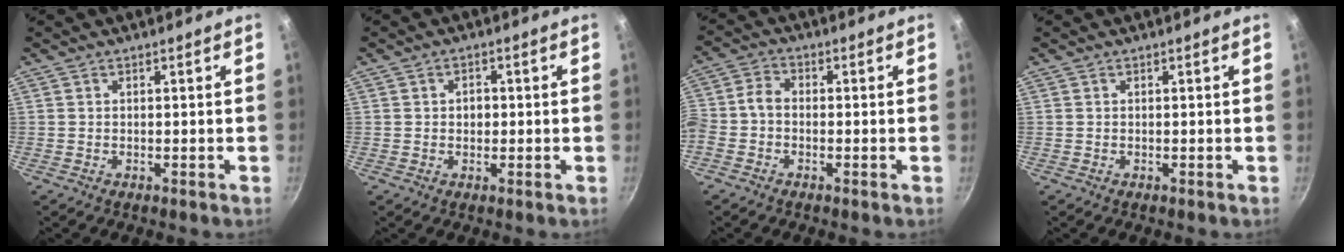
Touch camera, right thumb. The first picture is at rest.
{"total": 2.4, "force": [0.1, 1.9, 1.4], "torque": [-0.011, 0.005, -0.001]}
{"total": 4.4, "force": [-1.8, 3.0, 2.8], "torque": [-0.066, 0.027, -0.049]}
{"total": 0.0}